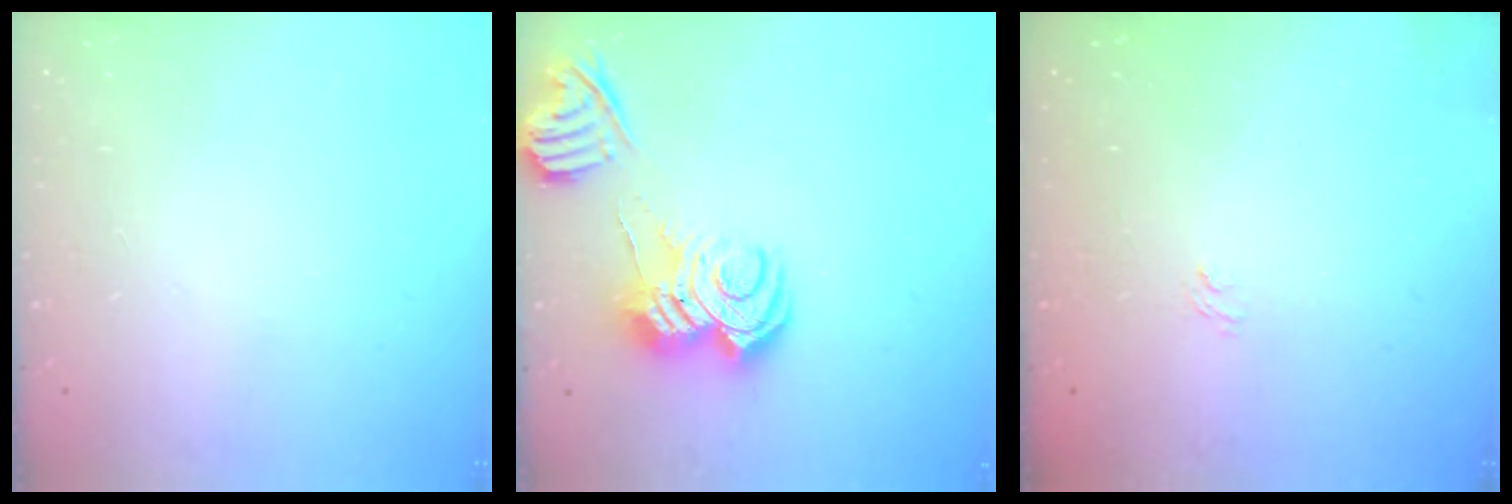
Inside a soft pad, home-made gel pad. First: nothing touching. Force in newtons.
{"total": 13.0, "press": 12.9, "slide": 1.8}
{"total": 1.1, "press": 0.1, "slide": 1.1}